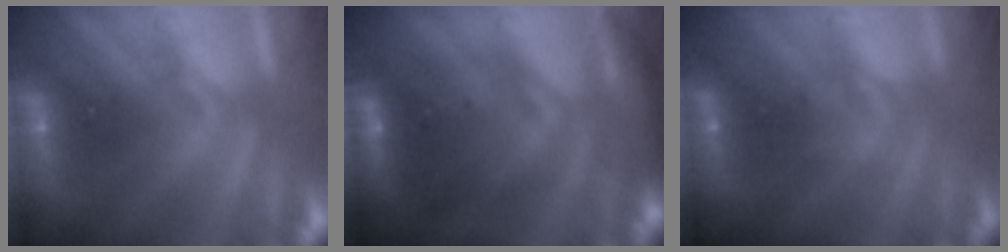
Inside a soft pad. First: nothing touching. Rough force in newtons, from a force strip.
{"total": 6.9}
{"total": 1.2}